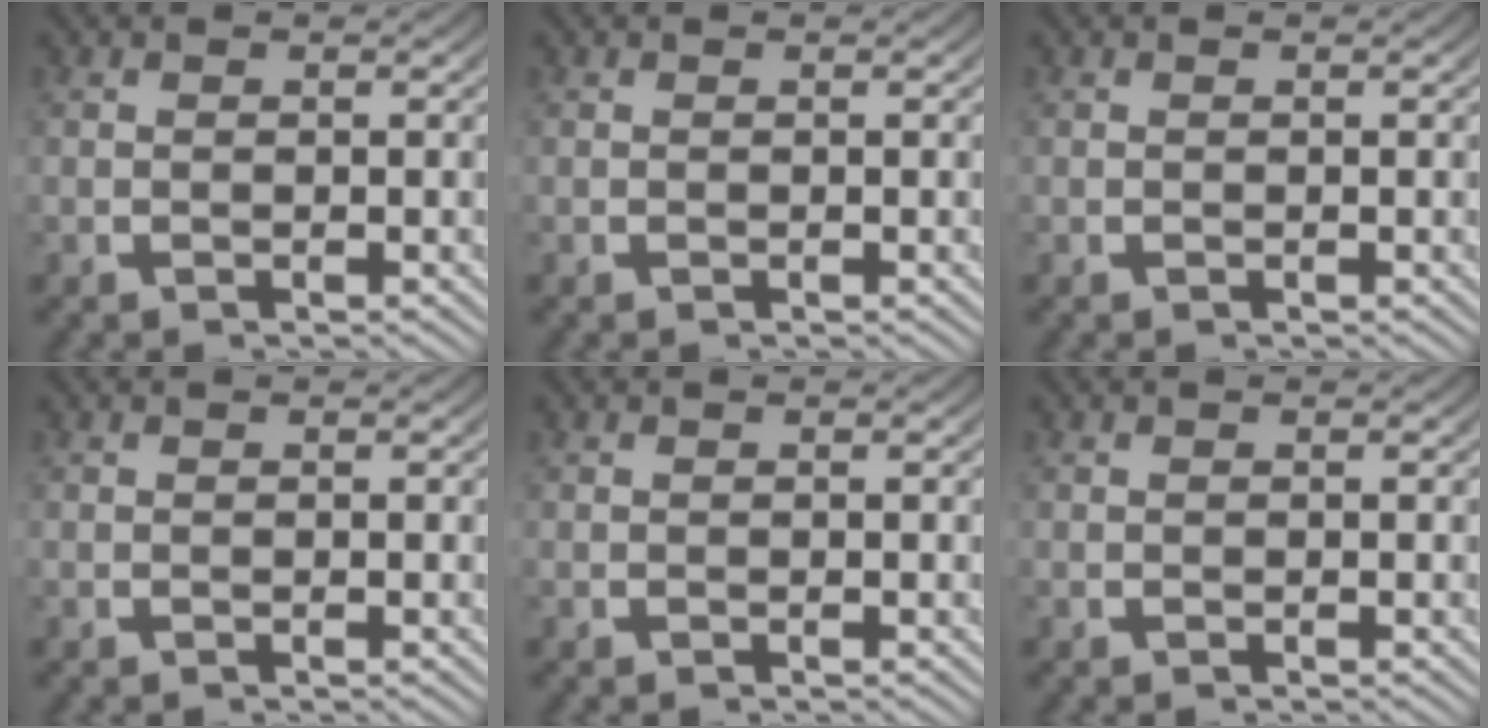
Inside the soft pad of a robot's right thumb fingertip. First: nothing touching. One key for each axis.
{"total": 0.0}
{"total": 0.0}
{"total": 0.0}
{"total": 0.0}
{"total": 0.0}